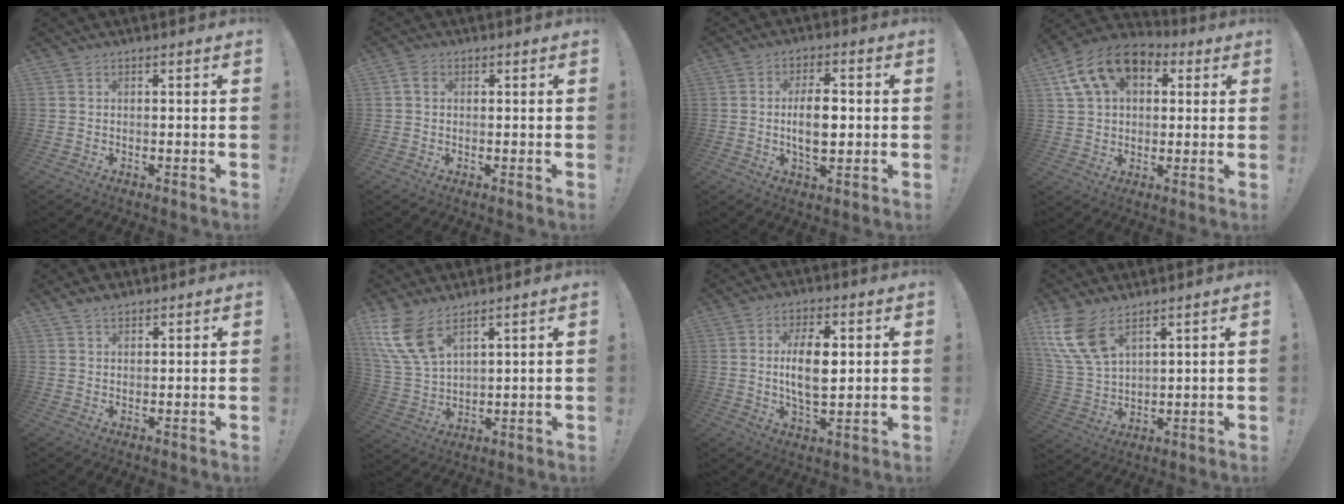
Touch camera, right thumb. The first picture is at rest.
{"total": 2.7, "force": [0.7, 2.2, 1.4], "torque": [-0.021, 0.002, 0.014]}
{"total": 9.0, "force": [-0.3, 4.6, 7.8], "torque": [-0.141, 0.002, -0.011]}
{"total": 15.5, "force": [7.0, 9.6, 9.9], "torque": [-0.177, -0.023, 0.129]}
{"total": 2.9, "force": [2.4, 1.3, 1.0], "torque": [-0.016, -0.012, 0.046]}
{"total": 11.6, "force": [7.8, 5.1, 7.0], "torque": [-0.158, -0.037, 0.151]}
{"total": 10.9, "force": [1.7, 5.0, 9.6], "torque": [-0.171, -0.004, 0.024]}
{"total": 12.1, "force": [7.7, 5.8, 7.3], "torque": [-0.163, -0.034, 0.151]}